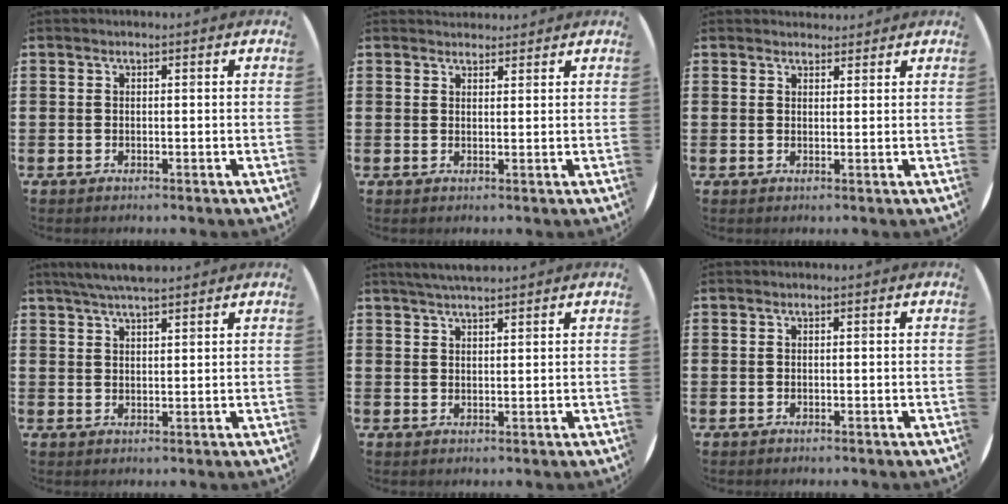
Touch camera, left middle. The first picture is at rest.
{"total": 1.6, "force": [1.5, 0.4, -0.2], "torque": [0.002, 0.001, 0.029]}
{"total": 1.6, "force": [1.5, 0.4, -0.2], "torque": [0.002, 0.001, 0.029]}
{"total": 4.4, "force": [3.9, 0.5, 2.0], "torque": [-0.046, -0.002, 0.071]}
{"total": 3.2, "force": [3.0, 0.2, 1.1], "torque": [-0.026, 0.001, 0.055]}
{"total": 0.0}